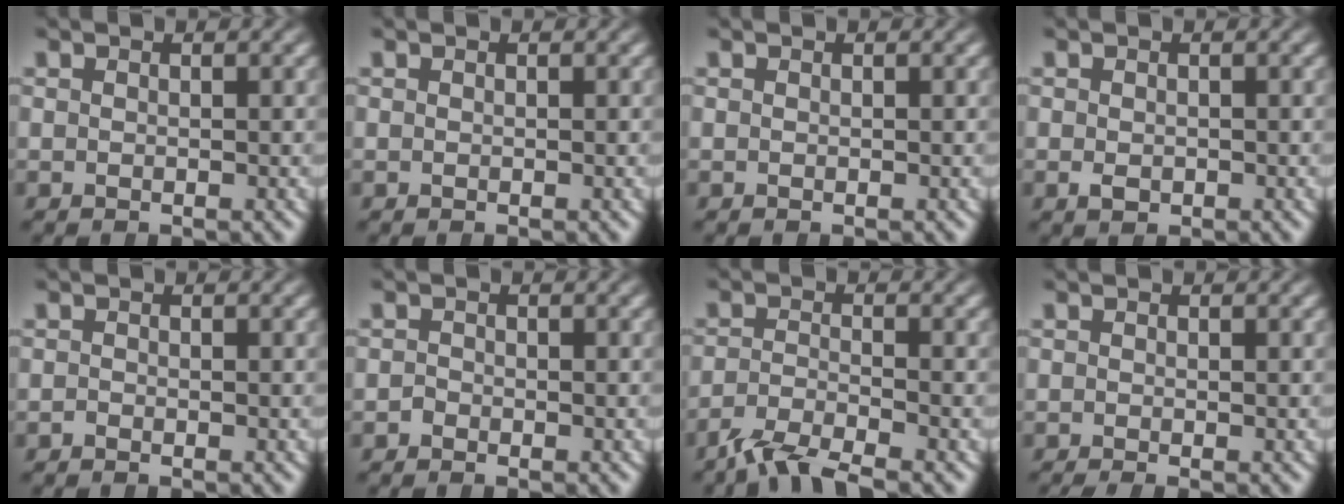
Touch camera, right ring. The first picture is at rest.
{"total": 0.0}
{"total": 0.0}
{"total": 0.7, "force": [-0.5, 0.4, 0.4], "torque": [-0.014, -0.009, 0.001]}
{"total": 0.7, "force": [-0.7, -0.1, 0.0], "torque": [0.000, -0.005, -0.010]}
{"total": 0.8, "force": [-0.8, 0.0, -0.2], "torque": [-0.001, -0.008, -0.012]}
{"total": 3.9, "force": [-3.0, 1.1, 2.1], "torque": [-0.042, -0.015, -0.045]}
{"total": 1.1, "force": [-1.0, 0.2, 0.5], "torque": [-0.004, -0.003, -0.013]}